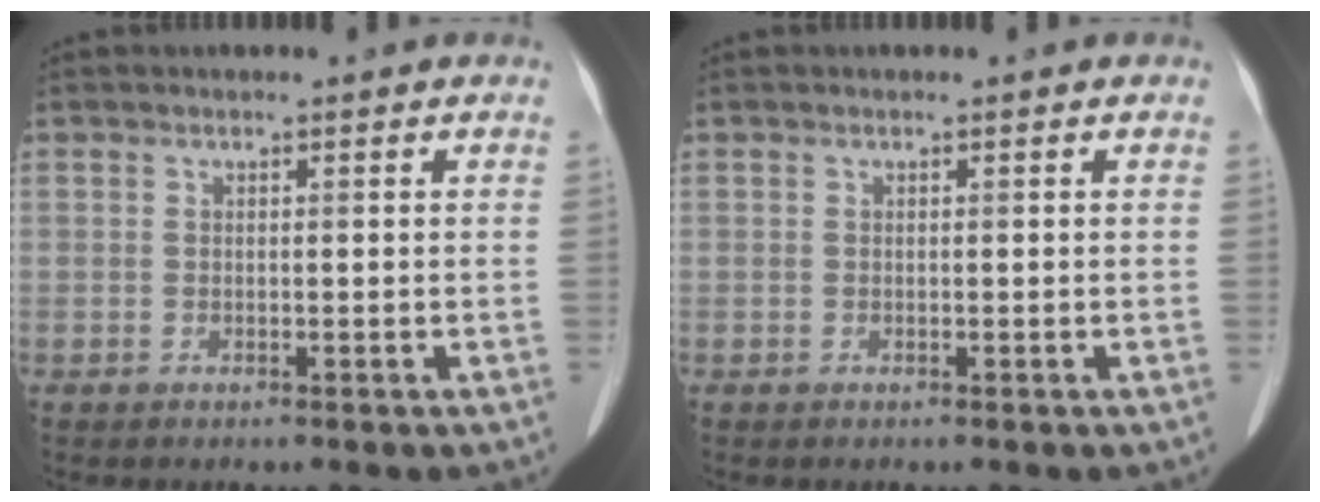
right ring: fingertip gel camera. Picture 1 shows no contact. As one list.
[{"total": 0.0}]